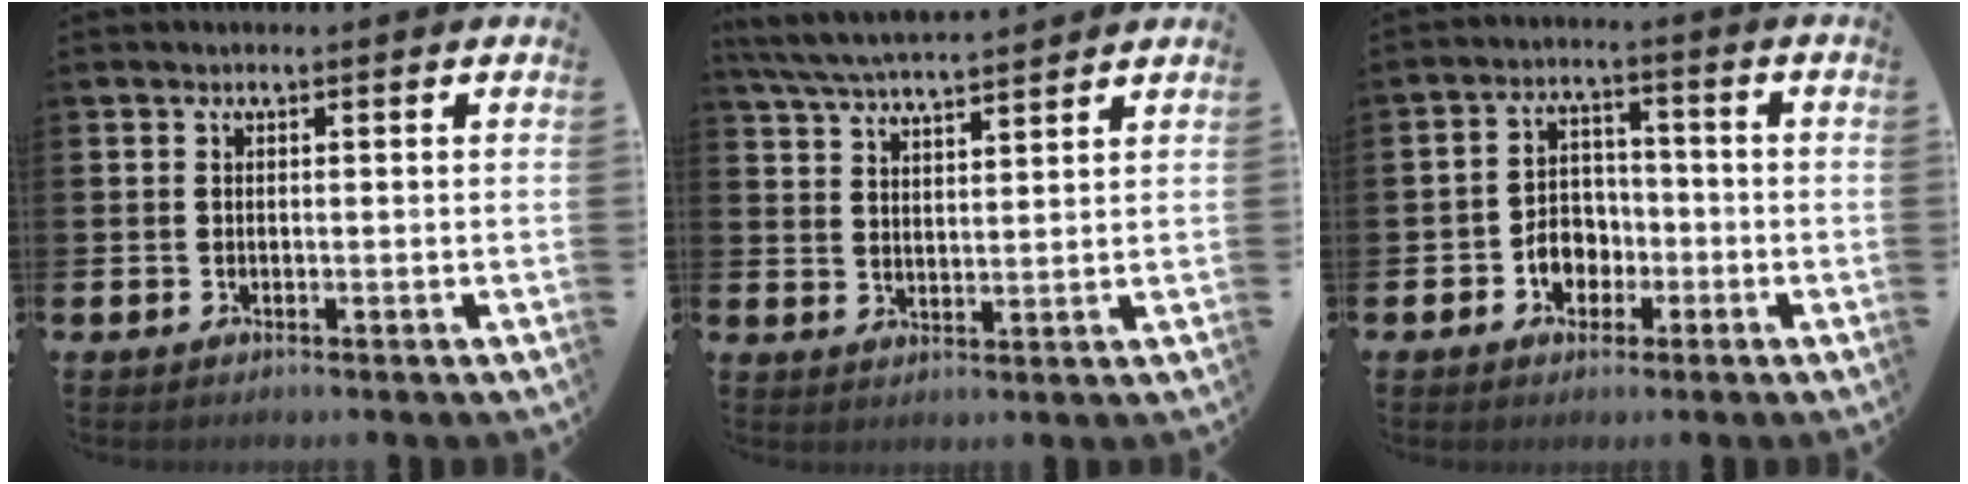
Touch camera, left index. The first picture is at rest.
{"total": 5.9, "force": [5.7, 0.3, 1.3], "torque": [-0.047, -0.028, 0.103]}
{"total": 4.4, "force": [-1.6, 3.8, 1.5], "torque": [-0.025, 0.002, -0.038]}